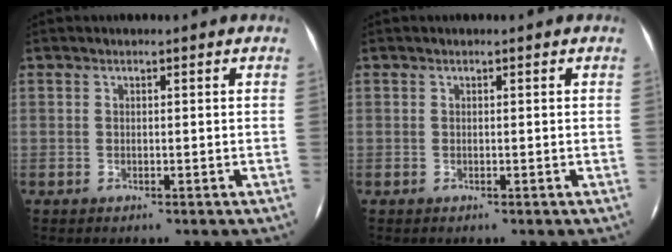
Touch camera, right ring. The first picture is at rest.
{"total": 0.0}